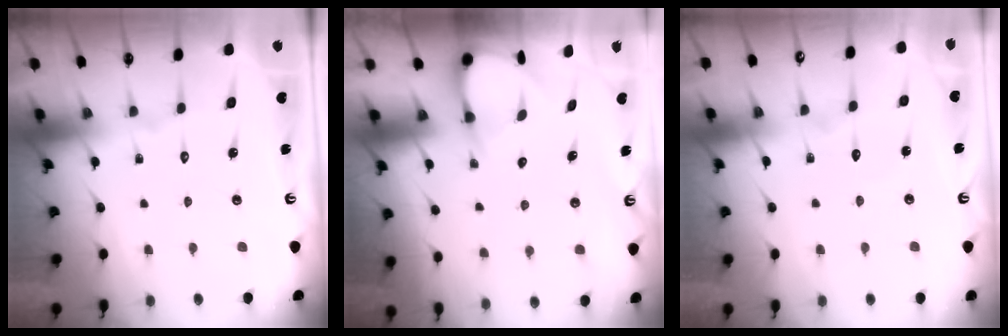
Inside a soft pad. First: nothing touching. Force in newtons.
{"total": 3.5, "press": 3.4, "slide": 0.3}
{"total": 5.1, "press": 5.0, "slide": 0.5}